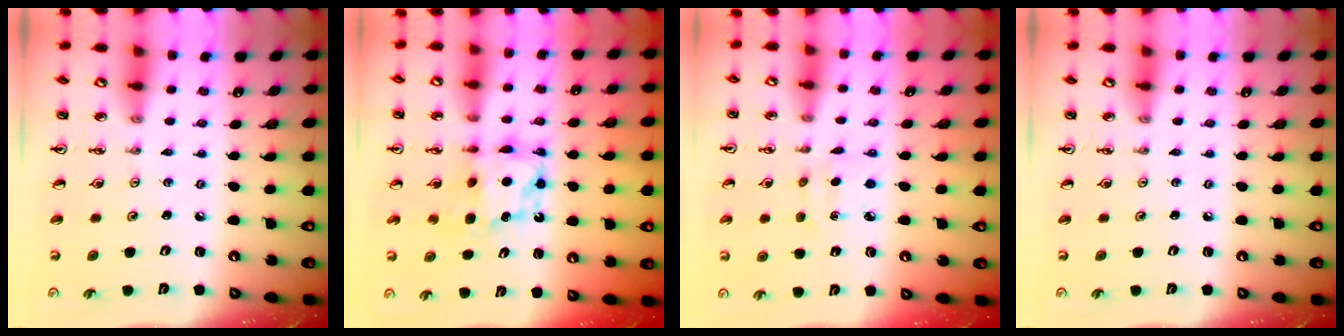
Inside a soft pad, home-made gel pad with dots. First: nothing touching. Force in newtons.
{"total": 6.7, "press": 6.7, "slide": 0.5}
{"total": 4.7, "press": 4.7, "slide": 0.3}
{"total": 0.0}